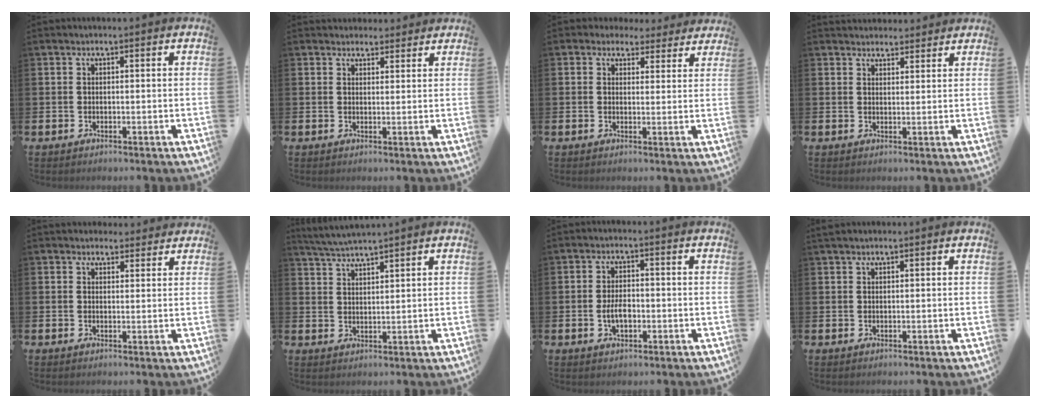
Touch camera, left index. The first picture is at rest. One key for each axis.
{"total": 2.6, "fx": 2.5, "fy": 1.0, "fz": -0.3, "tx": 0.012, "ty": -0.009, "tz": 0.043}
{"total": 3.2, "fx": 2.7, "fy": 1.7, "fz": 0.0, "tx": -0.002, "ty": -0.015, "tz": 0.044}
{"total": 2.9, "fx": 2.8, "fy": 0.9, "fz": -0.2, "tx": 0.010, "ty": -0.013, "tz": 0.049}
{"total": 2.7, "fx": 2.5, "fy": 1.0, "fz": -0.2, "tx": 0.018, "ty": -0.013, "tz": 0.043}
{"total": 3.6, "fx": 3.5, "fy": -0.5, "fz": 0.5, "tx": -0.022, "ty": -0.014, "tz": 0.064}
{"total": 3.3, "fx": -0.6, "fy": 1.8, "fz": 2.7, "tx": -0.038, "ty": -0.002, "tz": -0.014}
{"total": 0.9, "fx": 0.8, "fy": 0.2, "fz": 0.3, "tx": -0.006, "ty": 0.002, "tz": 0.015}